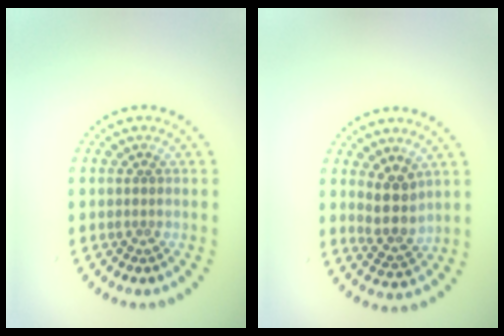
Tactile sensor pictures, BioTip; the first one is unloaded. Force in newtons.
{"total": 3.0, "press": 2.5, "slide": 1.6}